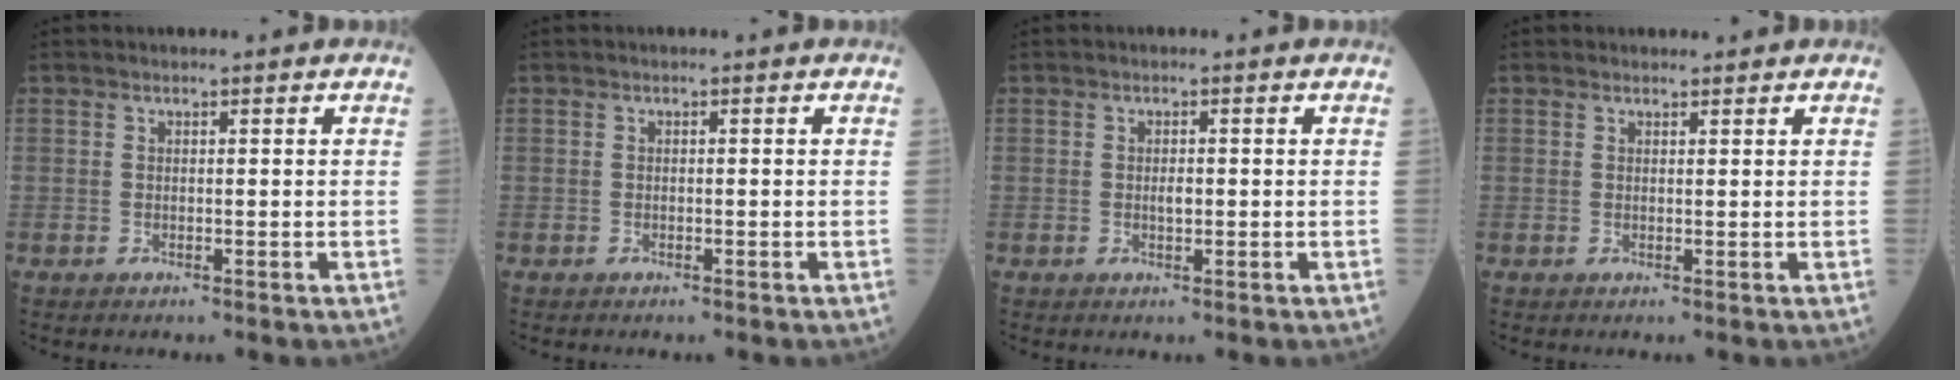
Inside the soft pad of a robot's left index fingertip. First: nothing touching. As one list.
[{"total": 0.0}, {"total": 1.0, "force": [-0.2, 0.4, 0.9], "torque": [-0.016, -0.004, -0.004]}, {"total": 1.0, "force": [0.9, 0.3, 0.0], "torque": [-0.005, 0.000, 0.013]}]